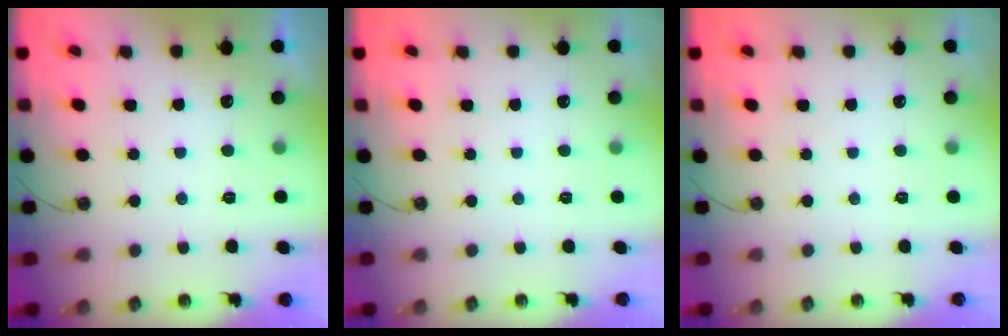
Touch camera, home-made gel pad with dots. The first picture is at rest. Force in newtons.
{"total": 0.0}
{"total": 0.0}